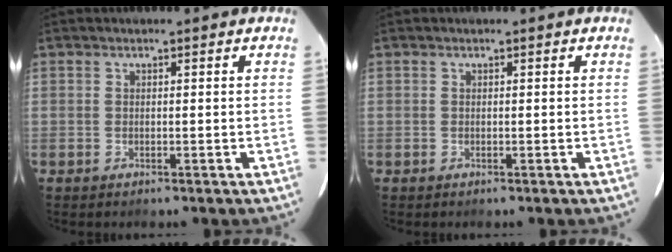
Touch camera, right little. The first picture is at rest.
{"total": 0.0}